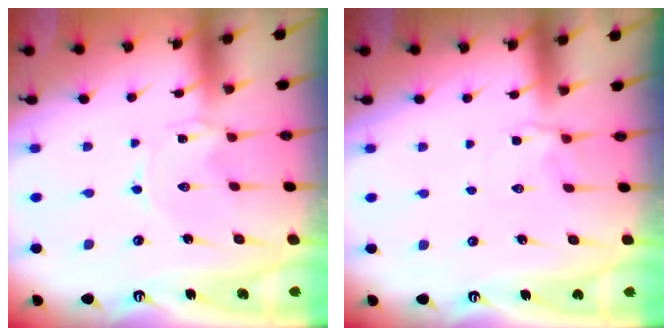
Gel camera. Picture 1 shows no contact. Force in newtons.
{"total": 2.3, "press": 2.0, "slide": 1.2}